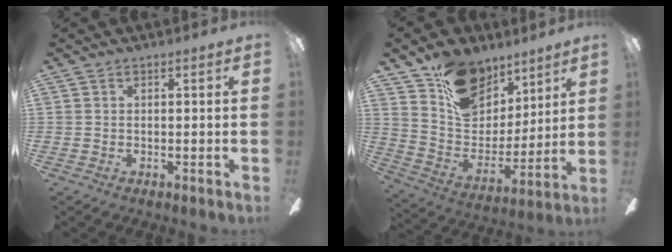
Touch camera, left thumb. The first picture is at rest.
{"total": 18.1, "force": [11.6, 12.1, 6.9], "torque": [-0.111, -0.072, 0.219]}